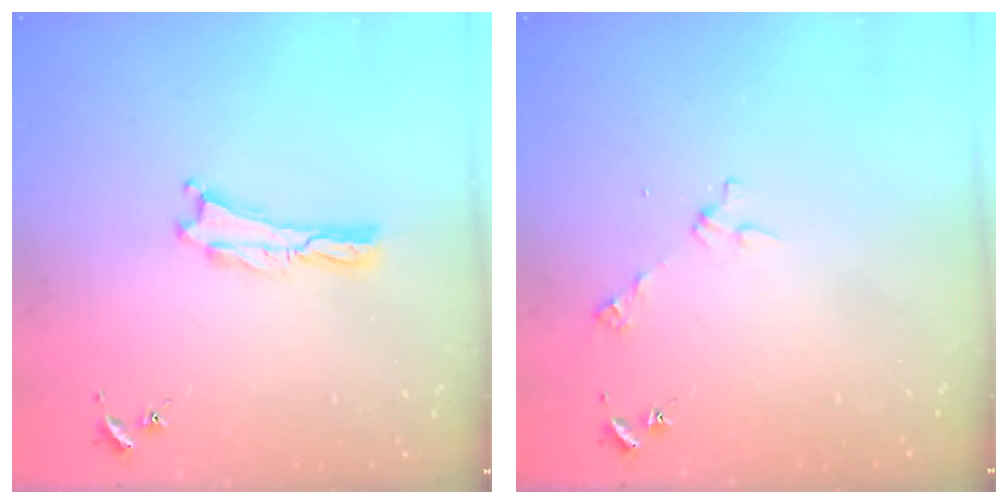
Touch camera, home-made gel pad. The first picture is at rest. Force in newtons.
{"total": 2.9, "press": 2.9, "slide": 0.2}